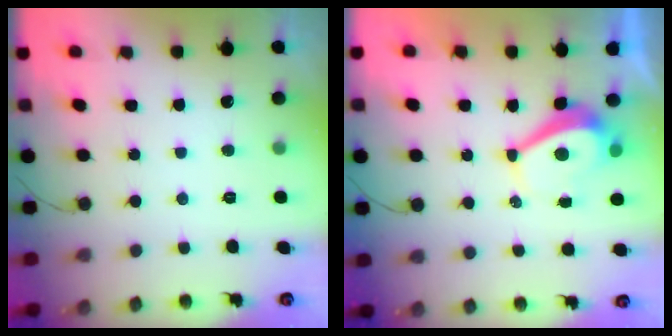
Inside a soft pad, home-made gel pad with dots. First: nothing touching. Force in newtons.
{"total": 3.9, "press": 3.9, "slide": 0.5}